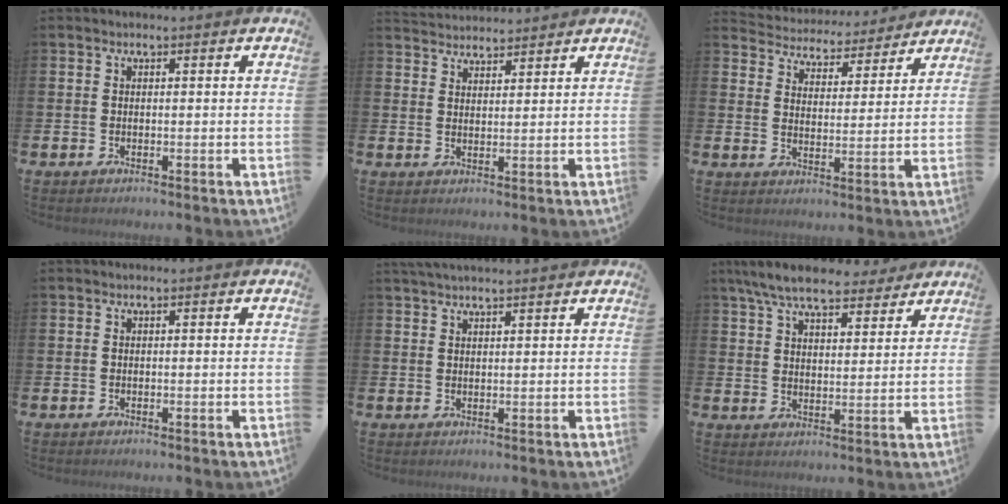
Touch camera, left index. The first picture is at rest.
{"total": 3.2, "force": [3.2, 0.4, -0.3], "torque": [-0.002, -0.018, 0.059]}
{"total": 4.6, "force": [4.4, 1.3, -0.3], "torque": [-0.019, -0.043, 0.072]}
{"total": 0.0}
{"total": 2.2, "force": [2.1, -0.2, 0.6], "torque": [-0.014, -0.005, 0.039]}
{"total": 8.0, "force": [7.3, 2.0, 2.9], "torque": [-0.072, -0.029, 0.131]}